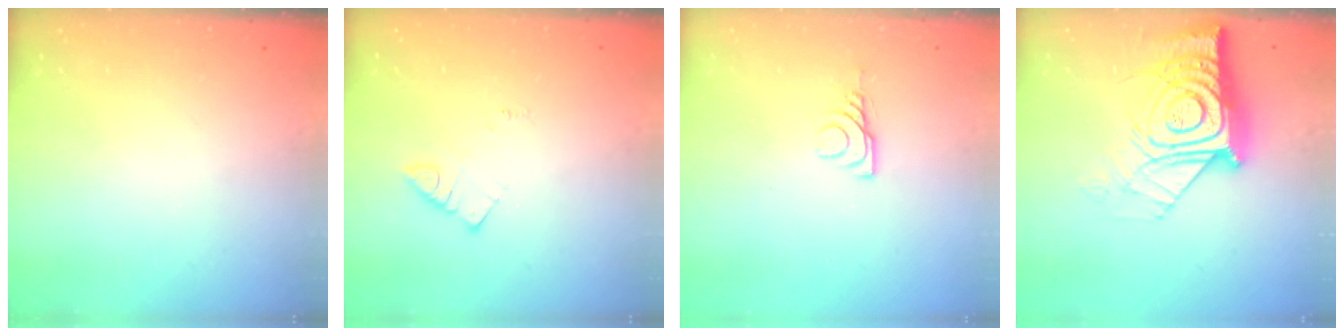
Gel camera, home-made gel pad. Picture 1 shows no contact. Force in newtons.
{"total": 2.8, "press": 2.7, "slide": 0.3}
{"total": 6.3, "press": 6.3, "slide": 0.9}
{"total": 22.0, "press": 21.9, "slide": 1.7}